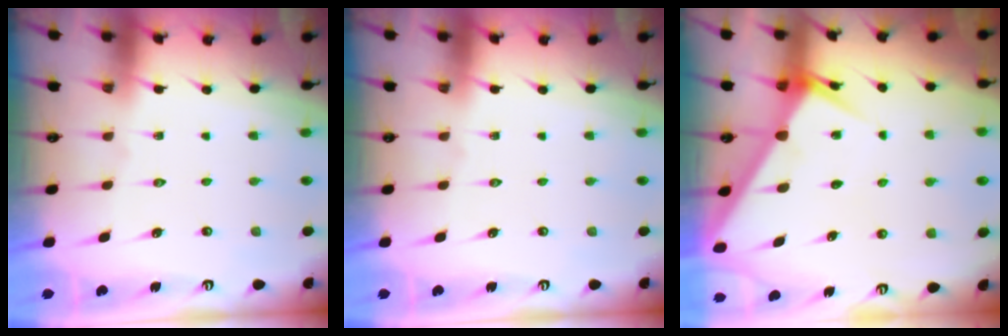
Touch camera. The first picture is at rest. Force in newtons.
{"total": 0.0}
{"total": 4.5, "press": 4.5, "slide": 0.4}